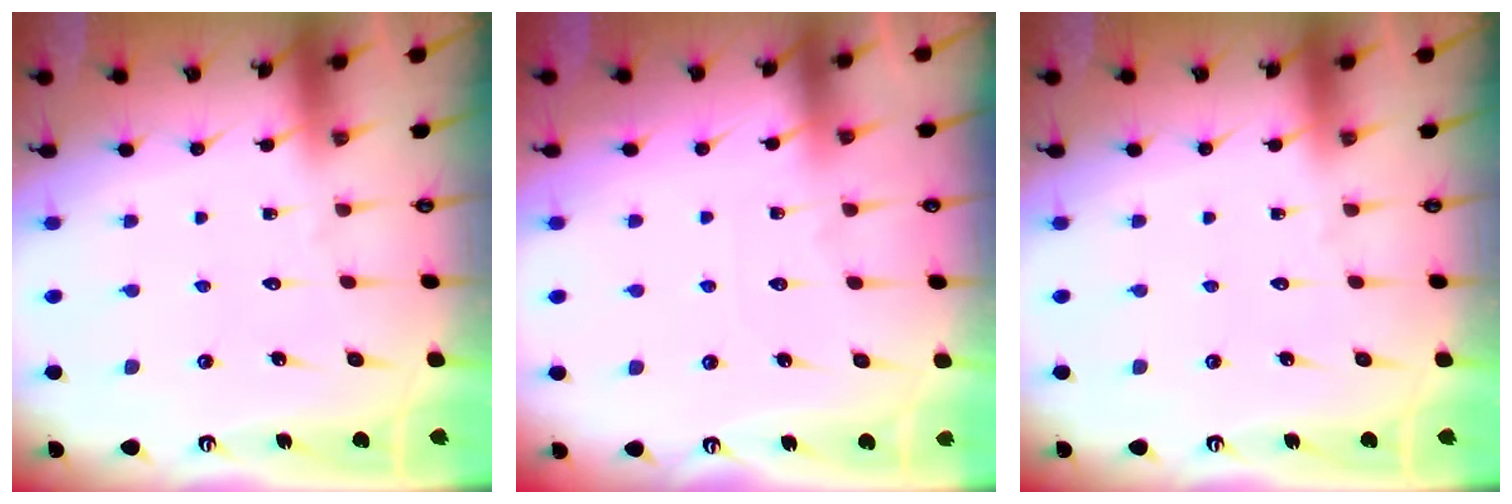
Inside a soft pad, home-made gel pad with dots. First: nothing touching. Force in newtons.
{"total": 5.3, "press": 5.2, "slide": 0.7}
{"total": 0.0}